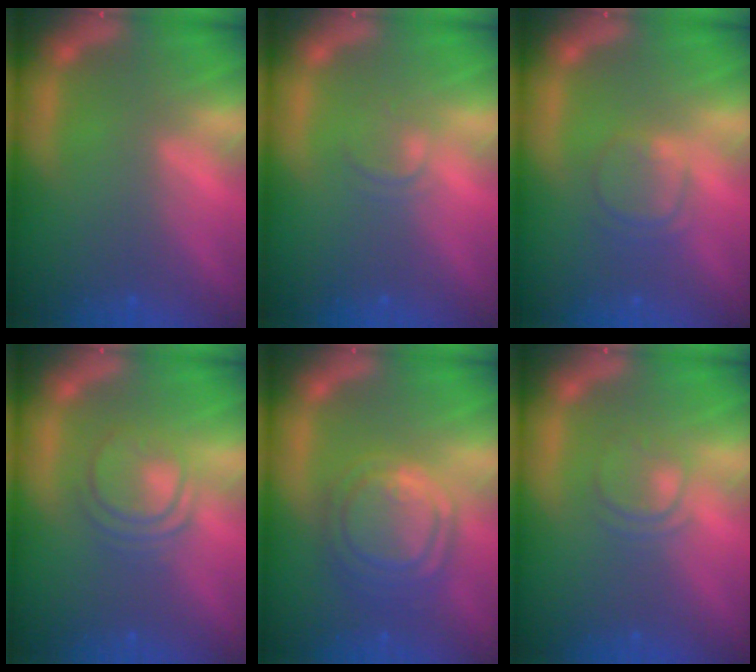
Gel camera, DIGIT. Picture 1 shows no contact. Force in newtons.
{"total": 1.4}
{"total": 3.0}
{"total": 4.5}
{"total": 8.0}
{"total": 2.4}